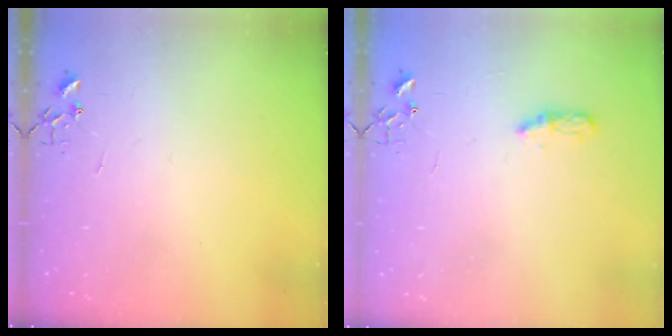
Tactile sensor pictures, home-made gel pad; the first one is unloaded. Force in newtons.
{"total": 4.9, "press": 4.8, "slide": 0.6}